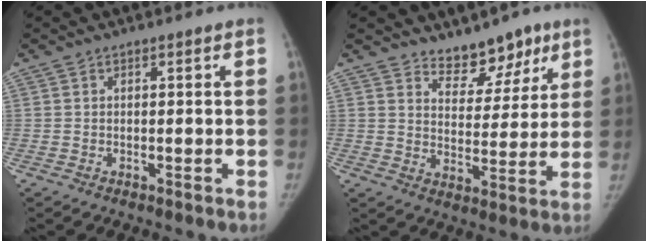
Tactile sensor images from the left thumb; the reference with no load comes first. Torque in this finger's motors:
{"motor_torque": [0.01, 0.04, -0.06, 0.07, 0.00]}